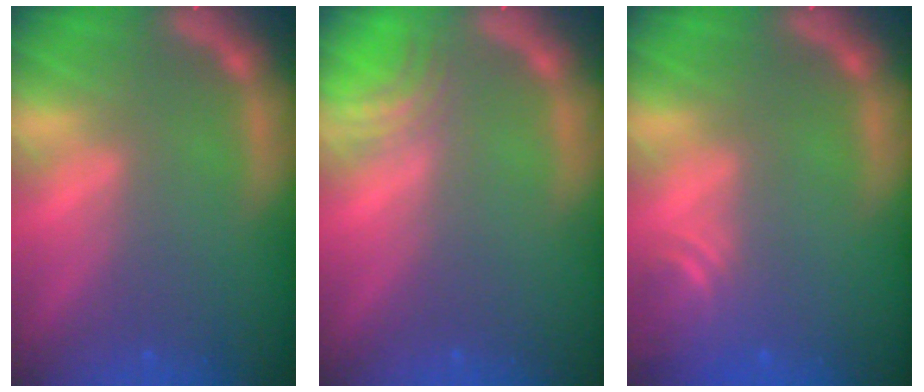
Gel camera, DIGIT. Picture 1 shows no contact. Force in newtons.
{"total": 2.5}
{"total": 3.0}